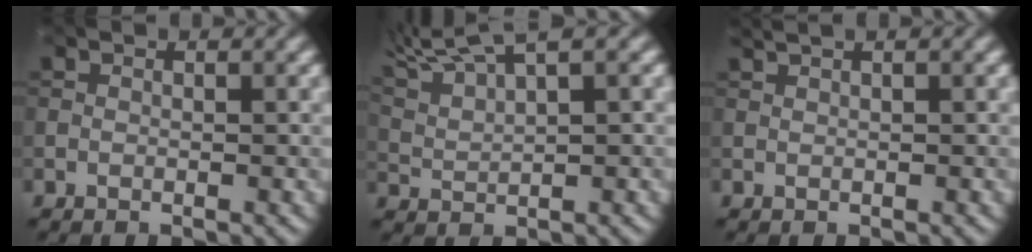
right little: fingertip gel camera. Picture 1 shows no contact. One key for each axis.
{"total": 6.2, "fx": 4.9, "fy": 1.0, "fz": 3.6, "tx": -0.086, "ty": 0.022, "tz": 0.088}
{"total": 1.5, "fx": 1.1, "fy": 0.4, "fz": 0.9, "tx": -0.015, "ty": 0.005, "tz": 0.012}